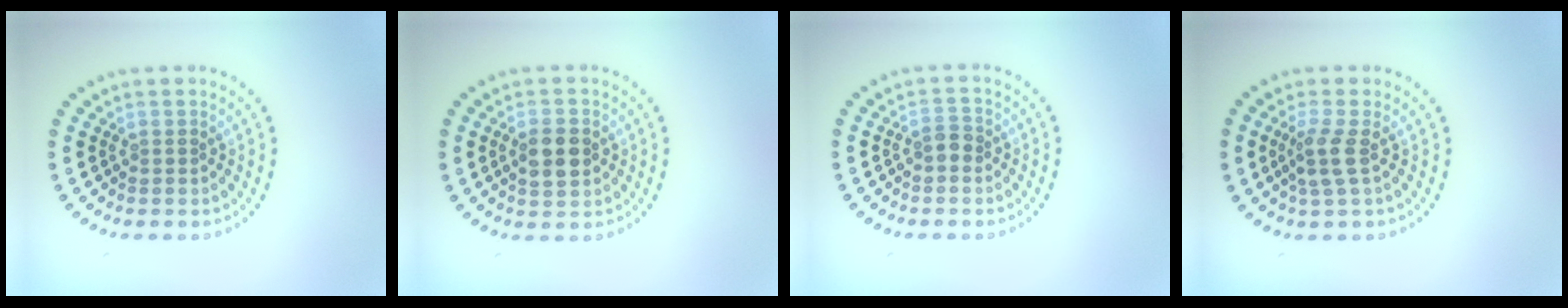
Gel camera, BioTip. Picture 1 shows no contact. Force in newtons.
{"total": 2.9, "press": 2.9, "slide": 0.1}
{"total": 1.2, "press": 1.2, "slide": 0.3}
{"total": 2.2, "press": 1.8, "slide": 1.3}